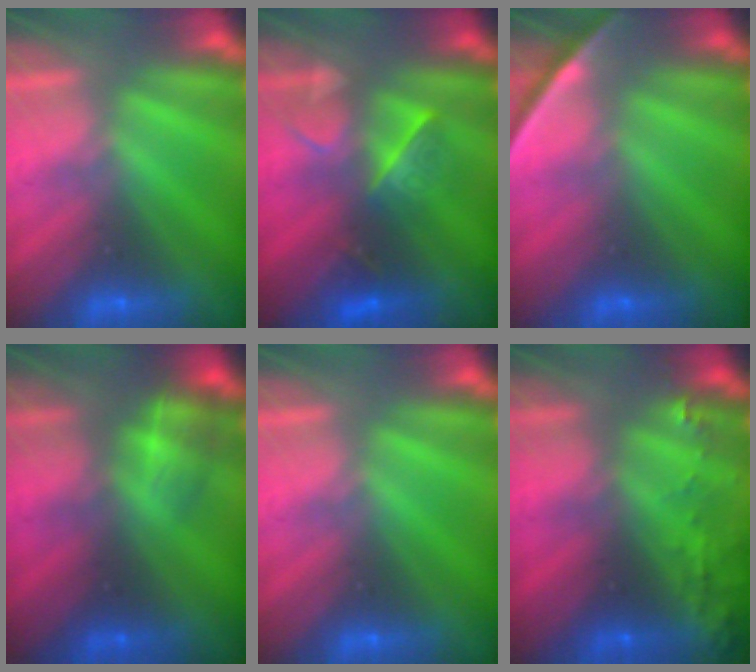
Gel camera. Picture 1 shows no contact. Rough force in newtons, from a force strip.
{"total": 2.6}
{"total": 1.9}
{"total": 2.3}
{"total": 0.0}
{"total": 7.7}